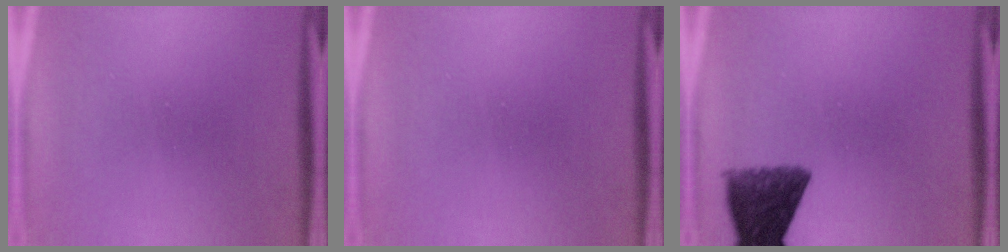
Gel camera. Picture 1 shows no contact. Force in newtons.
{"total": 0.0}
{"total": 9.3}